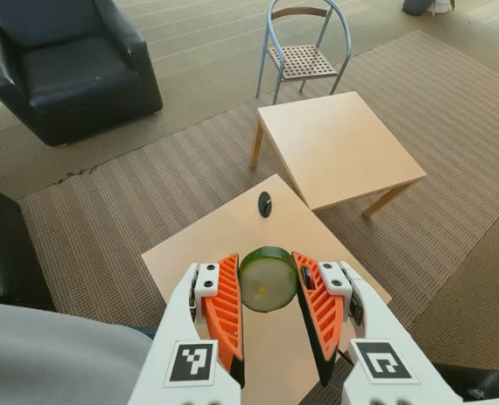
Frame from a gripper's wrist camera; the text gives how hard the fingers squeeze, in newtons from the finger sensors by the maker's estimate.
{"total": 13.3, "left": 14.0, "right": 12.5}